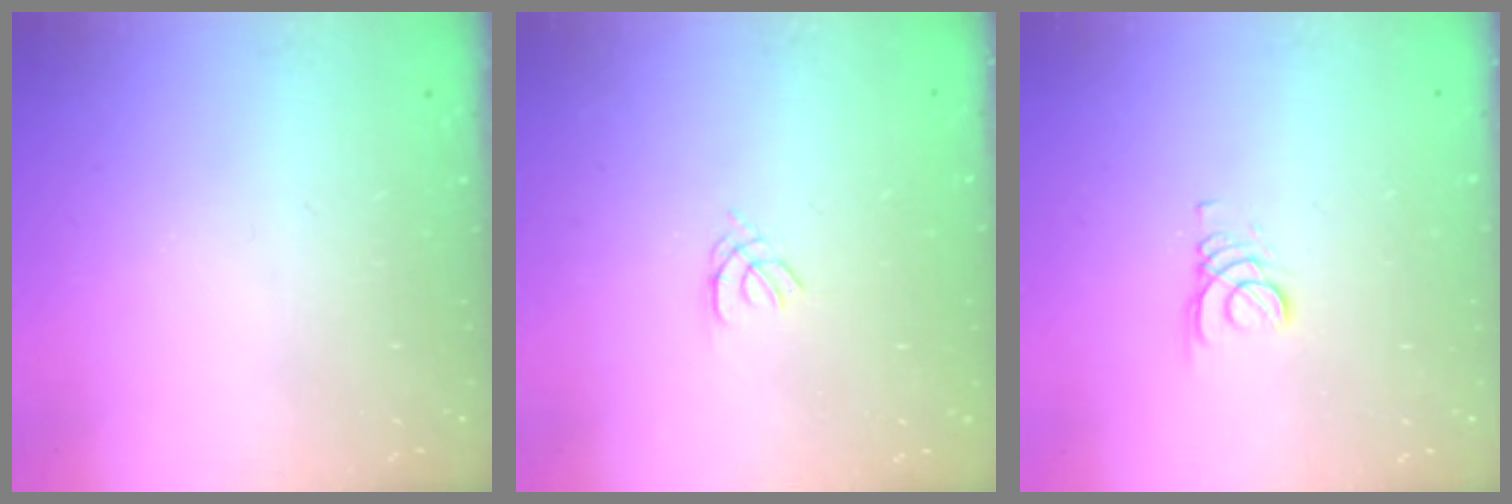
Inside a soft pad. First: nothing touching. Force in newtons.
{"total": 1.1, "press": 1.0, "slide": 0.3}
{"total": 2.1, "press": 2.1, "slide": 0.1}